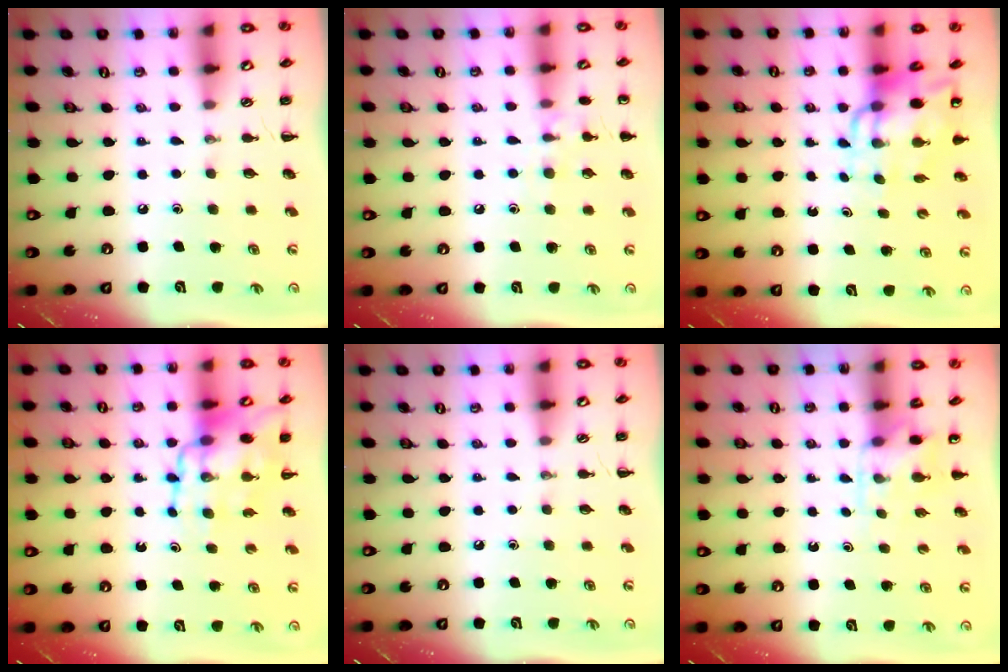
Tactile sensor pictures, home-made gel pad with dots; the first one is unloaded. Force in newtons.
{"total": 8.0, "press": 7.7, "slide": 2.1}
{"total": 10.0, "press": 9.5, "slide": 3.2}
{"total": 12.1, "press": 11.7, "slide": 3.0}
{"total": 0.0}
{"total": 3.4, "press": 3.2, "slide": 1.1}